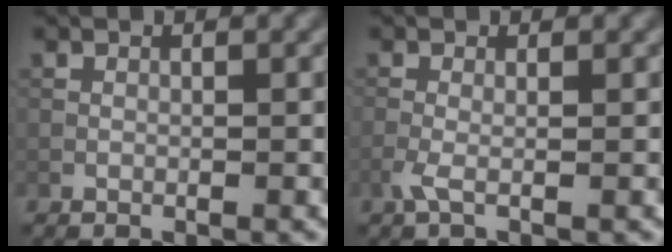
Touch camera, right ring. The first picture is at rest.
{"total": 1.4, "force": [-0.5, 0.1, 1.3], "torque": [-0.033, 0.000, -0.015]}